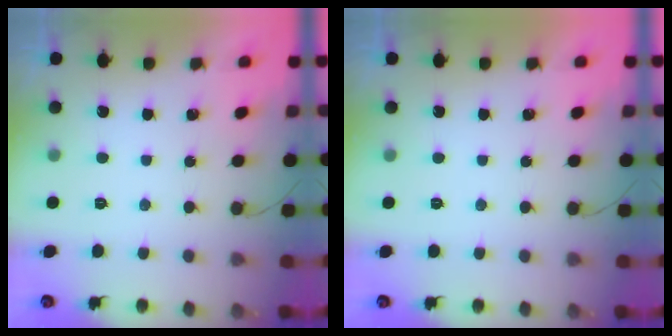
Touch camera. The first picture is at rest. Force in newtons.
{"total": 0.0}